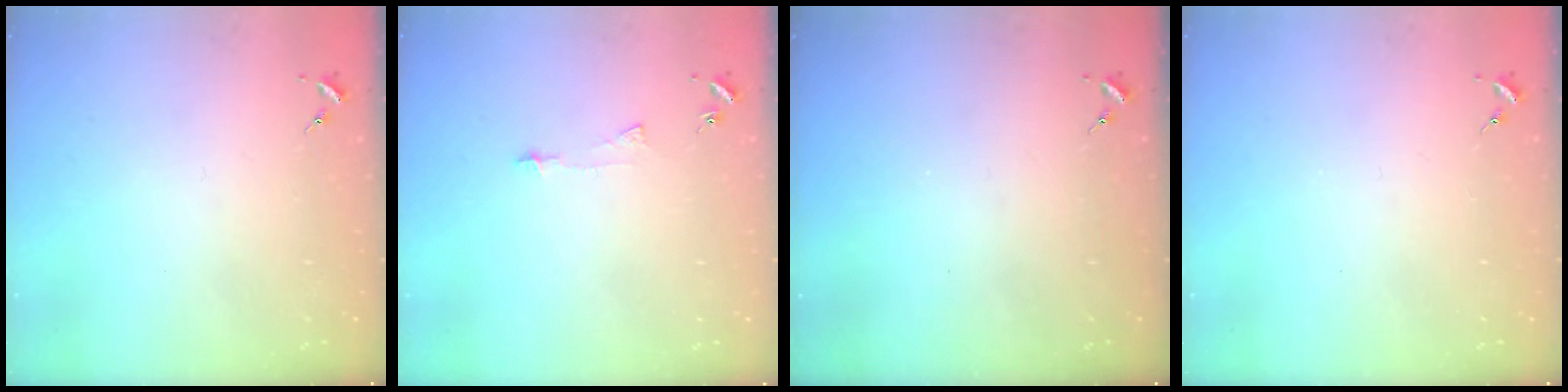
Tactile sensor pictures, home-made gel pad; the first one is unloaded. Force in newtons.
{"total": 3.6, "press": 3.6, "slide": 0.3}
{"total": 0.0}
{"total": 0.0}